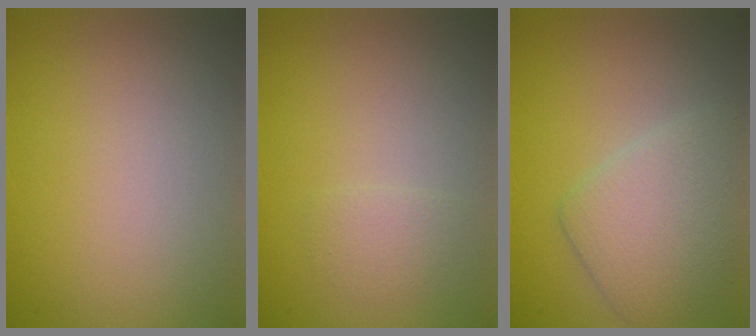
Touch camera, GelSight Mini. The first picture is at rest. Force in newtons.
{"total": 1.2, "press": 1.2, "slide": 0.1}
{"total": 4.3, "press": 4.3, "slide": 0.2}